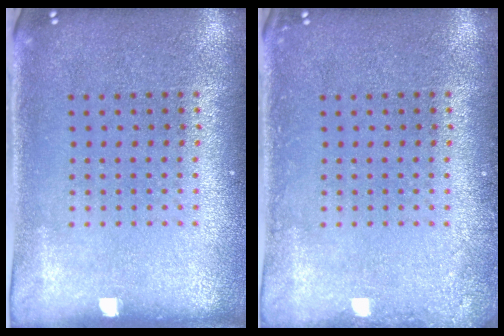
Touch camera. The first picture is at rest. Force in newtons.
{"total": 1.1, "press": 1.1, "slide": 0.1}